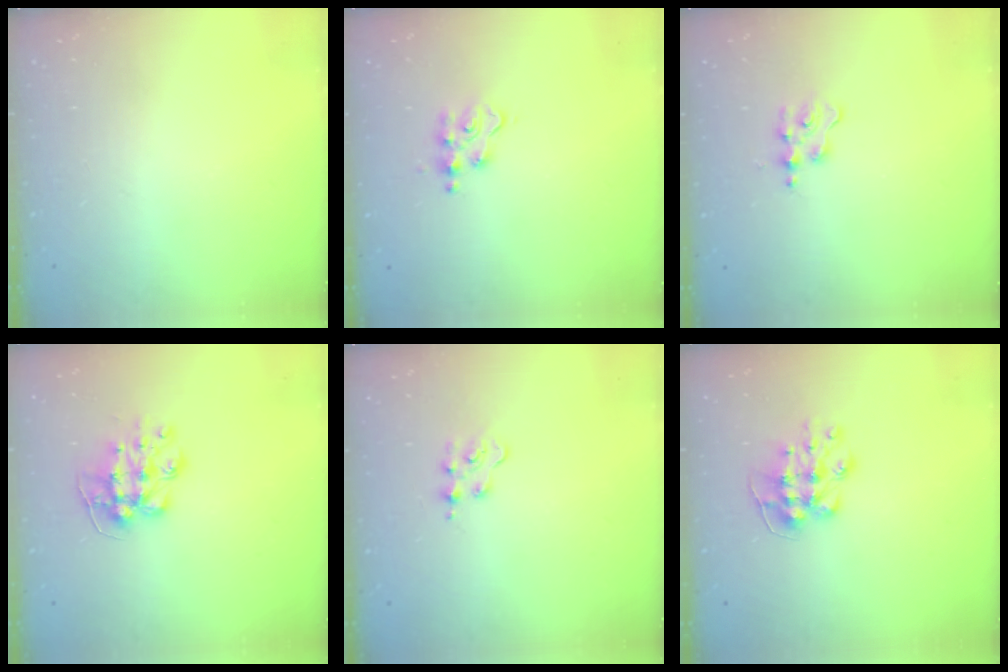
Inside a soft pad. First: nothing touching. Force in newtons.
{"total": 4.0, "press": 4.0, "slide": 0.3}
{"total": 2.4, "press": 2.4, "slide": 0.2}
{"total": 10.7, "press": 10.7, "slide": 0.7}
{"total": 2.1, "press": 2.1, "slide": 0.5}
{"total": 8.6, "press": 8.5, "slide": 0.2}